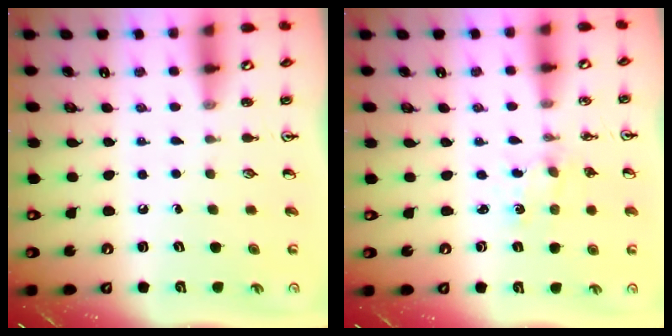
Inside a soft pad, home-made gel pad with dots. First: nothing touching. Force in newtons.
{"total": 1.3, "press": 1.2, "slide": 0.4}